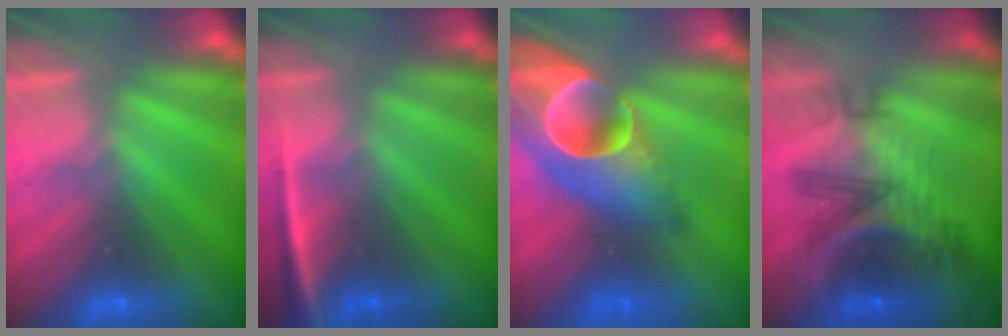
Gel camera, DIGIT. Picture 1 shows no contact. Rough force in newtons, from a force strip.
{"total": 2.4}
{"total": 7.8}
{"total": 6.9}